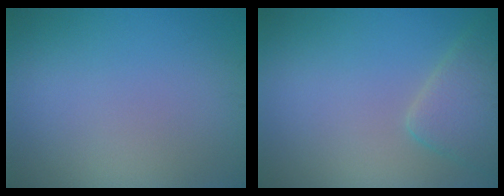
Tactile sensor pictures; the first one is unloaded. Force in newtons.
{"total": 3.5, "press": 3.4, "slide": 0.4}